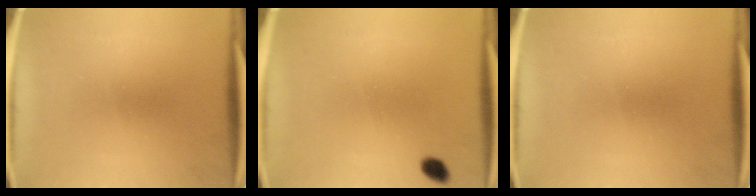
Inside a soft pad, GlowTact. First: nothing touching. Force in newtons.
{"total": 2.0}
{"total": 0.0}